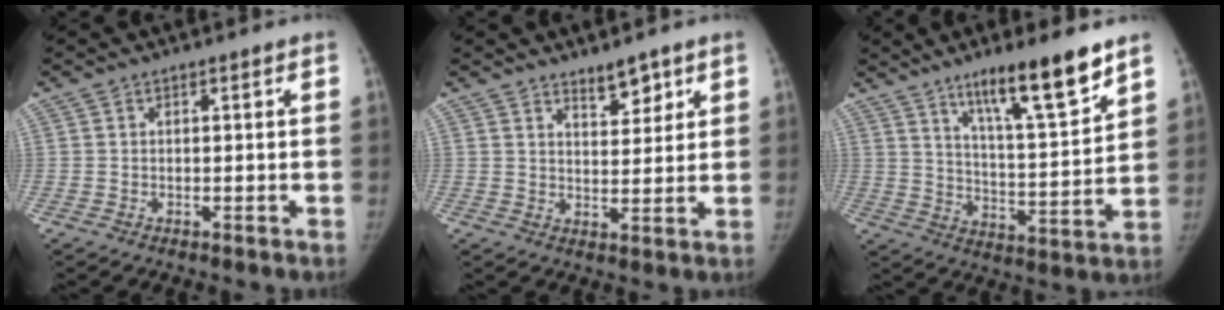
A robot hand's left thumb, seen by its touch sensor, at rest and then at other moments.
{"total": 4.5, "force": [3.4, 1.9, 2.3], "torque": [-0.013, -0.026, 0.055]}
{"total": 14.8, "force": [10.0, 2.2, 10.6], "torque": [-0.156, -0.064, 0.171]}